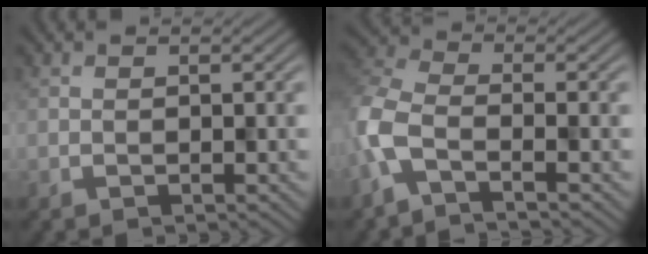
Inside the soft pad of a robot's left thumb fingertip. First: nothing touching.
{"total": 5.5, "force": [-3.1, 2.0, 4.1], "torque": [-0.102, -0.004, -0.081]}